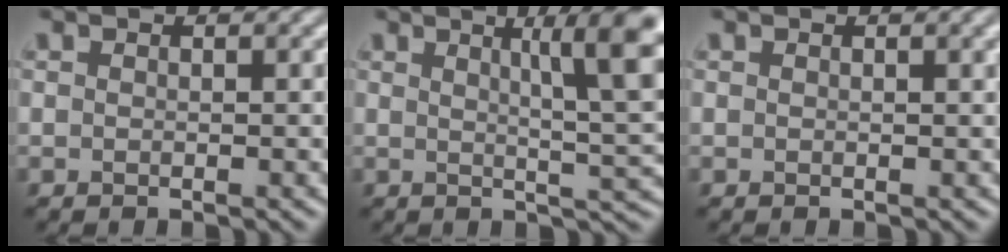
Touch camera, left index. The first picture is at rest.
{"total": 8.6, "force": [3.1, 1.8, 7.8], "torque": [-0.081, 0.014, 0.042]}
{"total": 1.4, "force": [0.7, 0.4, 1.1], "torque": [-0.010, 0.006, 0.009]}